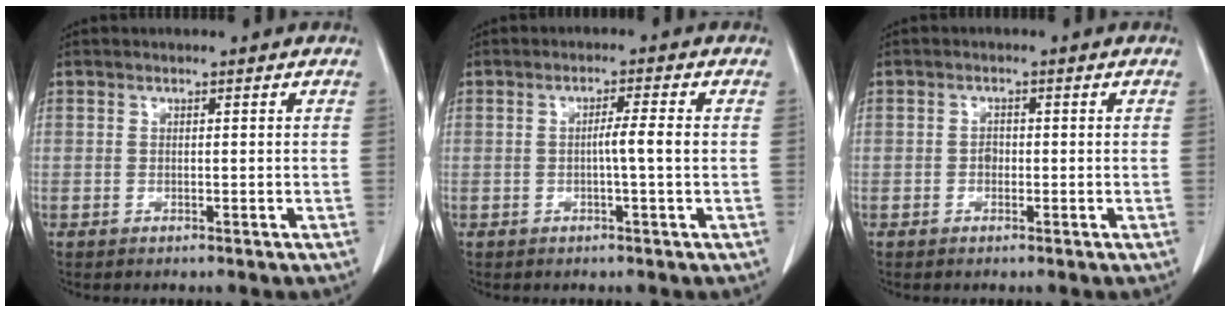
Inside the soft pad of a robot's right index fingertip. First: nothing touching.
{"total": 3.1, "force": [-0.3, -0.5, 3.0], "torque": [-0.048, 0.001, -0.005]}
{"total": 1.1, "force": [-0.2, 0.8, 0.7], "torque": [-0.007, 0.006, -0.003]}